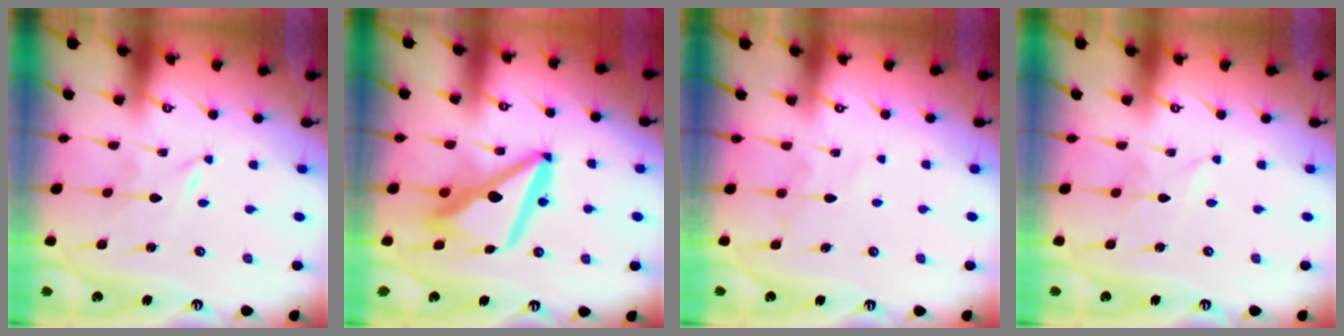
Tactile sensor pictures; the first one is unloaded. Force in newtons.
{"total": 14.5, "press": 14.4, "slide": 1.9}
{"total": 5.3, "press": 5.2, "slide": 0.7}
{"total": 1.7, "press": 1.7, "slide": 0.2}